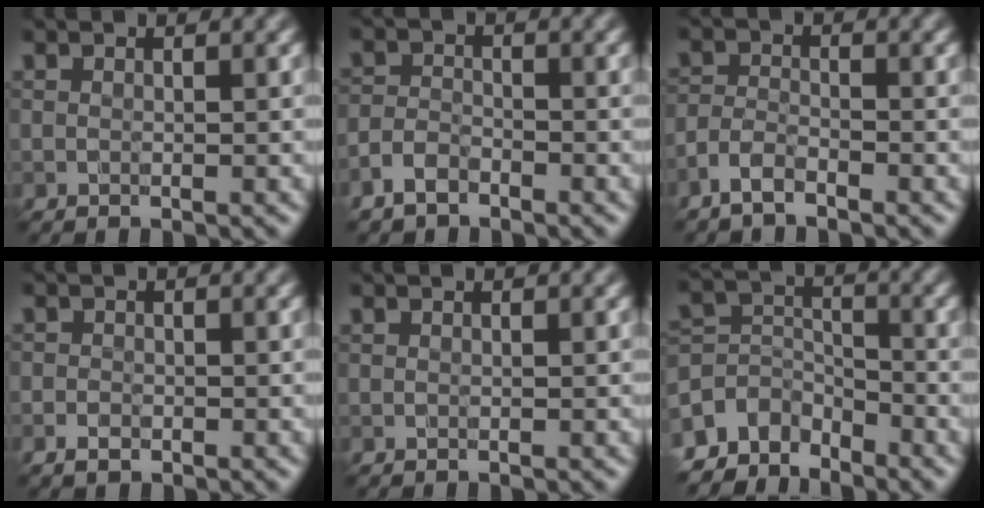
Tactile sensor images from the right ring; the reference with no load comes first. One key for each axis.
{"total": 2.1, "fx": -1.7, "fy": 0.9, "fz": 0.7, "tx": -0.011, "ty": 0.003, "tz": -0.043}
{"total": 1.9, "fx": -1.7, "fy": 0.4, "fz": 0.8, "tx": -0.016, "ty": 0.005, "tz": -0.040}
{"total": 1.1, "fx": -0.6, "fy": 0.7, "fz": 0.6, "tx": -0.007, "ty": -0.001, "tz": -0.014}
{"total": 0.0}
{"total": 4.3, "fx": -3.6, "fy": 2.2, "fz": 0.7, "tx": -0.005, "ty": 0.000, "tz": -0.076}